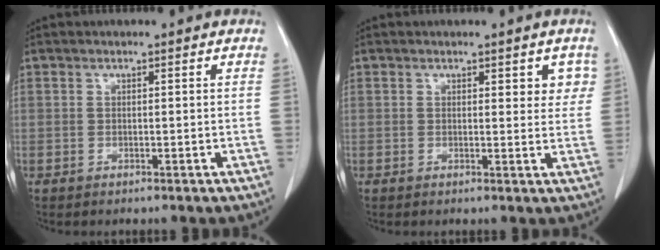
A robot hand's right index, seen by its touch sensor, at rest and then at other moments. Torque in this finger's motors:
{"motor_torque": [0.03, 0.07, 0.01, 0.00]}